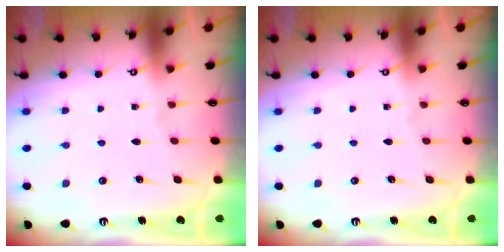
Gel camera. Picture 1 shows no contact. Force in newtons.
{"total": 0.0}